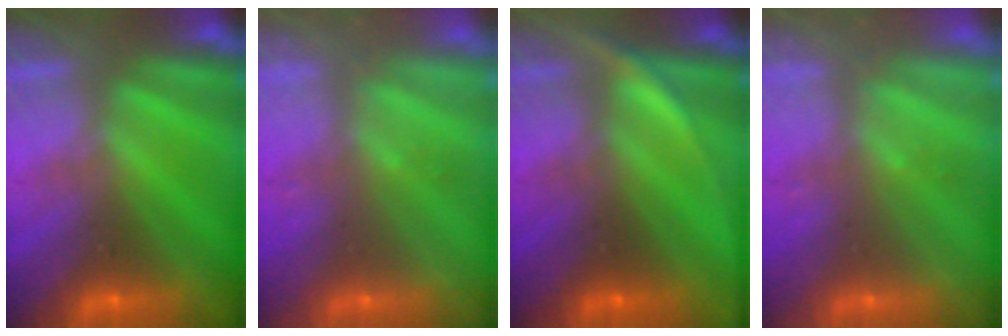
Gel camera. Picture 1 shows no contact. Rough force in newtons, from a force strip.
{"total": 2.3}
{"total": 2.9}
{"total": 2.3}